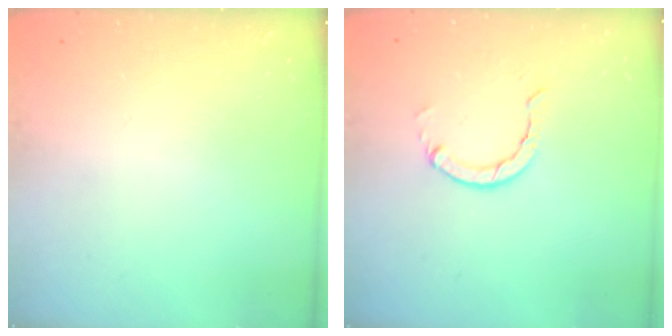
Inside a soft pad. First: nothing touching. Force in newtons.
{"total": 3.3, "press": 3.2, "slide": 0.4}